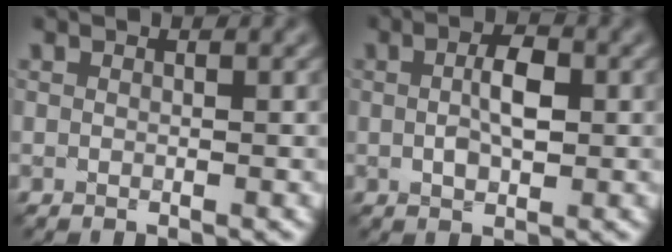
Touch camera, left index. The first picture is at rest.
{"total": 3.4, "force": [0.2, 1.6, 2.9], "torque": [-0.058, 0.002, 0.002]}